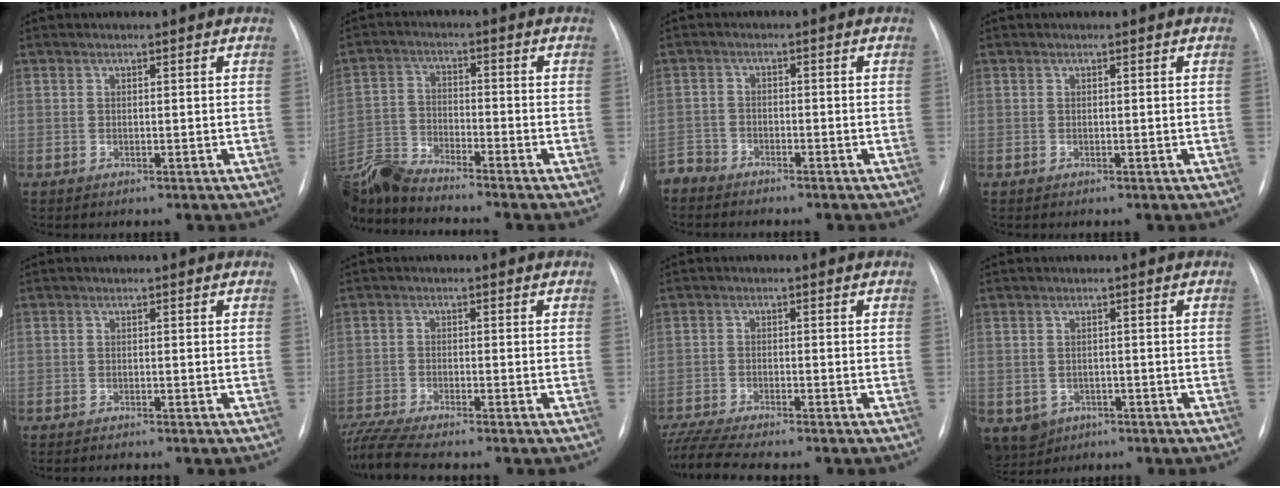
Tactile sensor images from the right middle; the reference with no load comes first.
{"total": 11.2, "force": [-10.7, -0.6, 3.3], "torque": [-0.081, -0.007, -0.210]}
{"total": 3.5, "force": [-3.3, 0.9, -0.6], "torque": [0.014, -0.006, -0.067]}
{"total": 0.0}
{"total": 2.3, "force": [-2.0, 0.1, 1.1], "torque": [-0.016, -0.004, -0.025]}
{"total": 7.8, "force": [-7.1, -0.6, 3.1], "torque": [-0.063, -0.016, -0.127]}
{"total": 9.0, "force": [-8.0, 0.0, 3.9], "torque": [-0.073, -0.016, -0.135]}
{"total": 4.9, "force": [-2.5, 4.1, 1.2], "torque": [-0.022, 0.005, -0.028]}